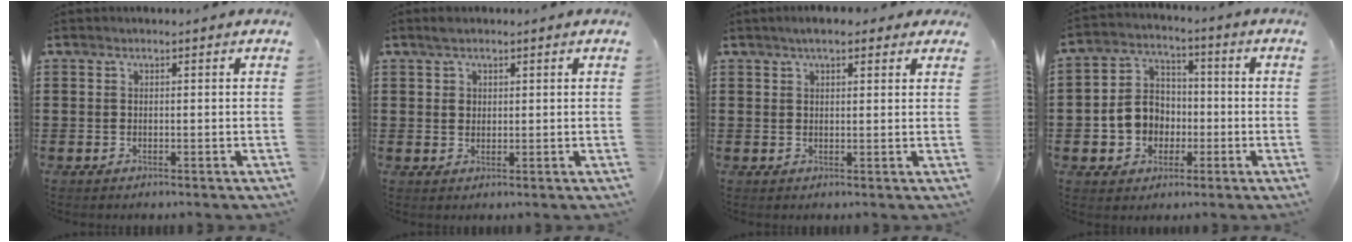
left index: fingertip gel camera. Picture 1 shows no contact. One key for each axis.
{"total": 2.1, "fx": 1.4, "fy": 1.3, "fz": 0.8, "tx": -0.010, "ty": 0.003, "tz": 0.024}
{"total": 3.7, "fx": 2.6, "fy": 1.3, "fz": 2.3, "tx": -0.050, "ty": 0.010, "tz": 0.045}
{"total": 7.4, "fx": -1.5, "fy": 6.6, "fz": 2.9, "tx": -0.084, "ty": 0.022, "tz": -0.029}